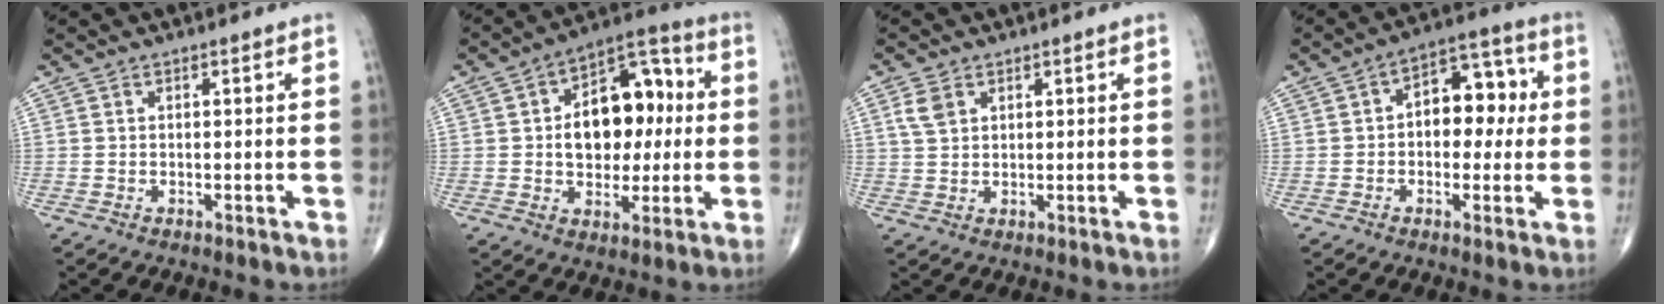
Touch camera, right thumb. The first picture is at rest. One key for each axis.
{"total": 16.1, "fx": 1.3, "fy": 10.5, "fz": 12.1, "tx": -0.134, "ty": 0.031, "tz": 0.018}
{"total": 3.5, "fx": 1.6, "fy": 2.3, "fz": 2.0, "tx": -0.037, "ty": 0.000, "tz": 0.036}
{"total": 10.9, "fx": 0.8, "fy": 6.9, "fz": 8.4, "tx": -0.075, "ty": 0.030, "tz": 0.002}